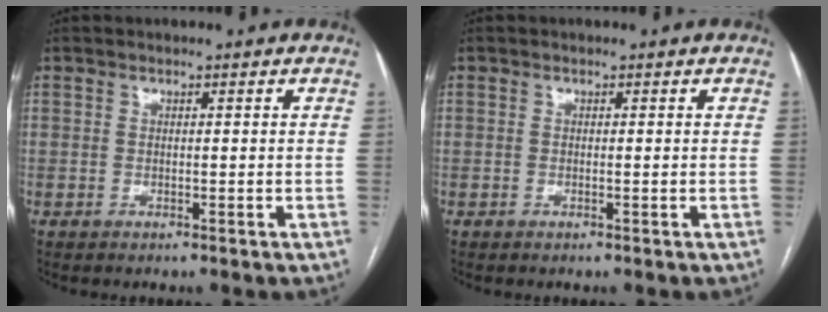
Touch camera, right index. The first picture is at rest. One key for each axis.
{"total": 0.0}